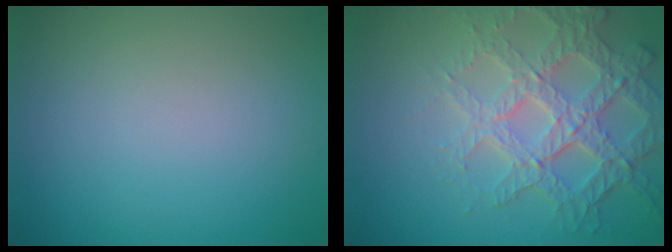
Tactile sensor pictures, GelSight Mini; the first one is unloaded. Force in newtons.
{"total": 6.1, "press": 5.0, "slide": 3.3}